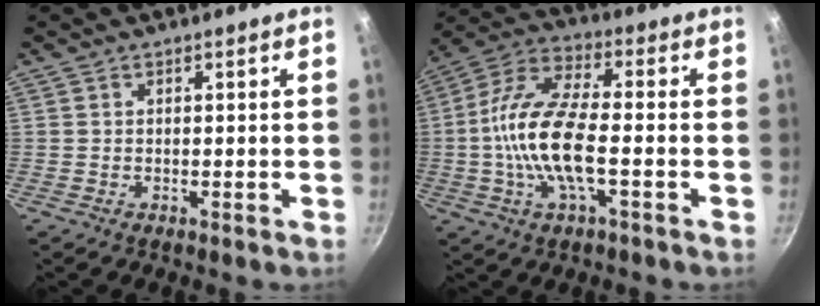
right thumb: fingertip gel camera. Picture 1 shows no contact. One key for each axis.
{"total": 15.1, "fx": -2.4, "fy": 5.5, "fz": 13.8, "tx": -0.273, "ty": 0.034, "tz": -0.064}